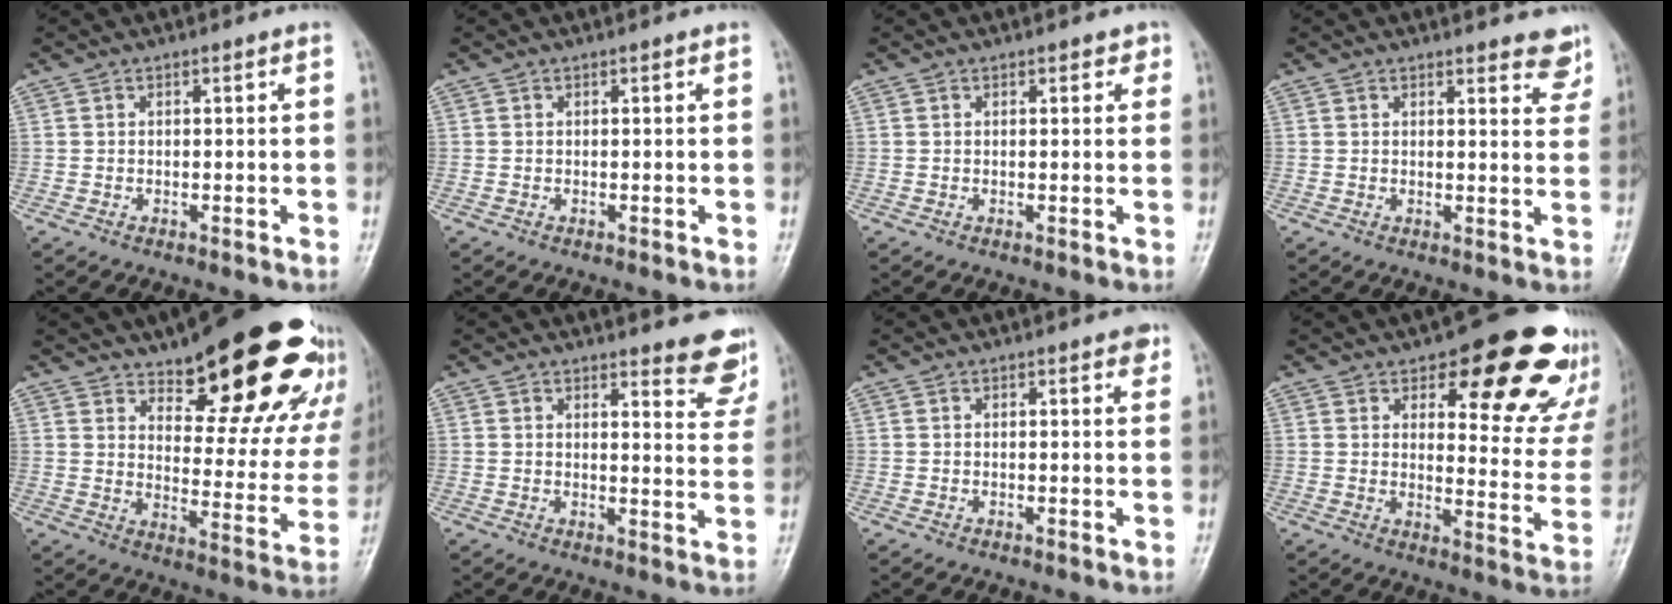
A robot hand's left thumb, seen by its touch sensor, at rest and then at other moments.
{"total": 0.0}
{"total": 1.7, "force": [1.0, 1.0, 1.0], "torque": [0.002, -0.001, 0.007]}
{"total": 5.9, "force": [5.1, 1.8, 2.4], "torque": [0.001, -0.029, 0.046]}
{"total": 25.0, "force": [17.4, 9.2, 15.4], "torque": [-0.154, -0.102, 0.228]}
{"total": 8.4, "force": [7.5, 2.1, 3.1], "torque": [-0.004, -0.054, 0.069]}
{"total": 1.4, "force": [0.8, 0.7, 0.8], "torque": [0.001, -0.002, 0.004]}
{"total": 17.5, "force": [12.7, 7.6, 9.2], "torque": [-0.045, -0.086, 0.138]}